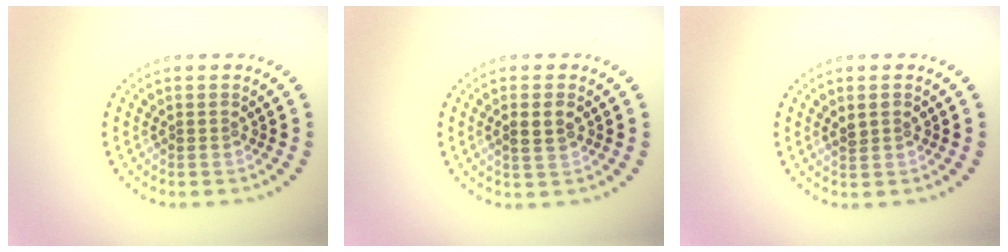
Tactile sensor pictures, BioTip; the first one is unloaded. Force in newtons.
{"total": 1.9, "press": 1.8, "slide": 0.4}
{"total": 1.1, "press": 1.1, "slide": 0.2}